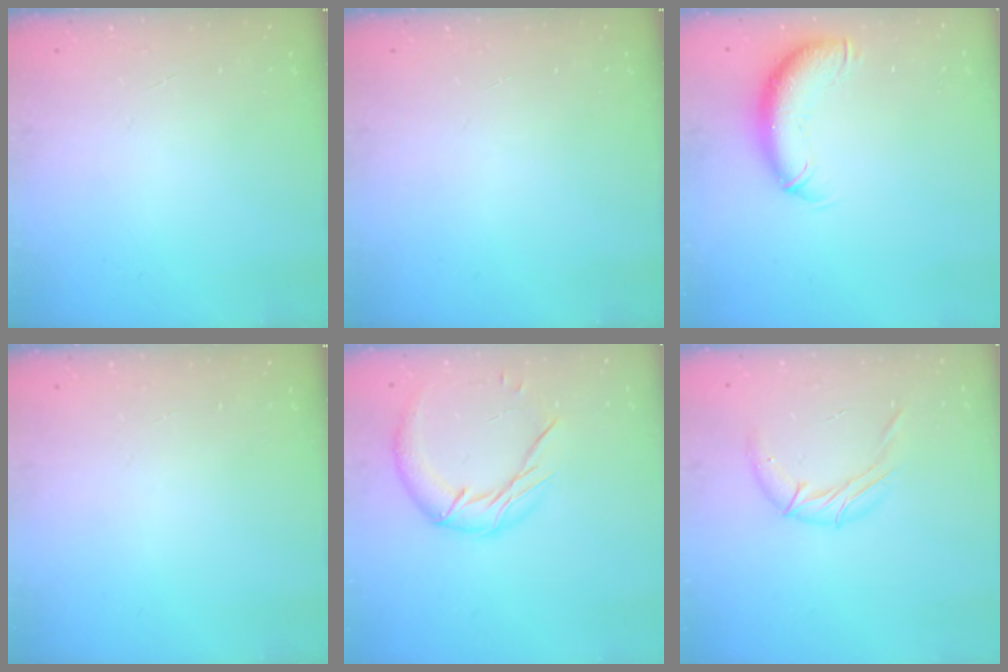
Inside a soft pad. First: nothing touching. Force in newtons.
{"total": 0.0}
{"total": 10.9, "press": 10.6, "slide": 2.3}
{"total": 0.0}
{"total": 11.5, "press": 11.5, "slide": 0.8}
{"total": 9.5, "press": 9.5, "slide": 0.7}